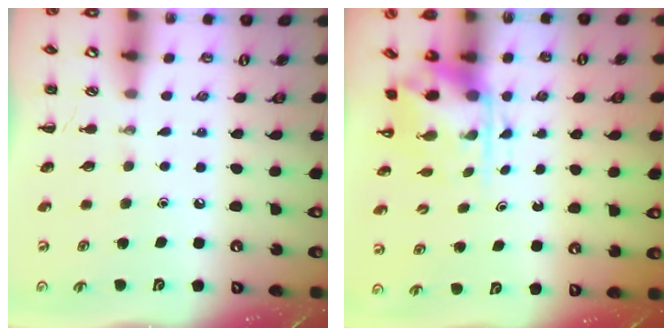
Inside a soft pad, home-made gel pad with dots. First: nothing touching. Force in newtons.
{"total": 3.8, "press": 3.7, "slide": 0.9}